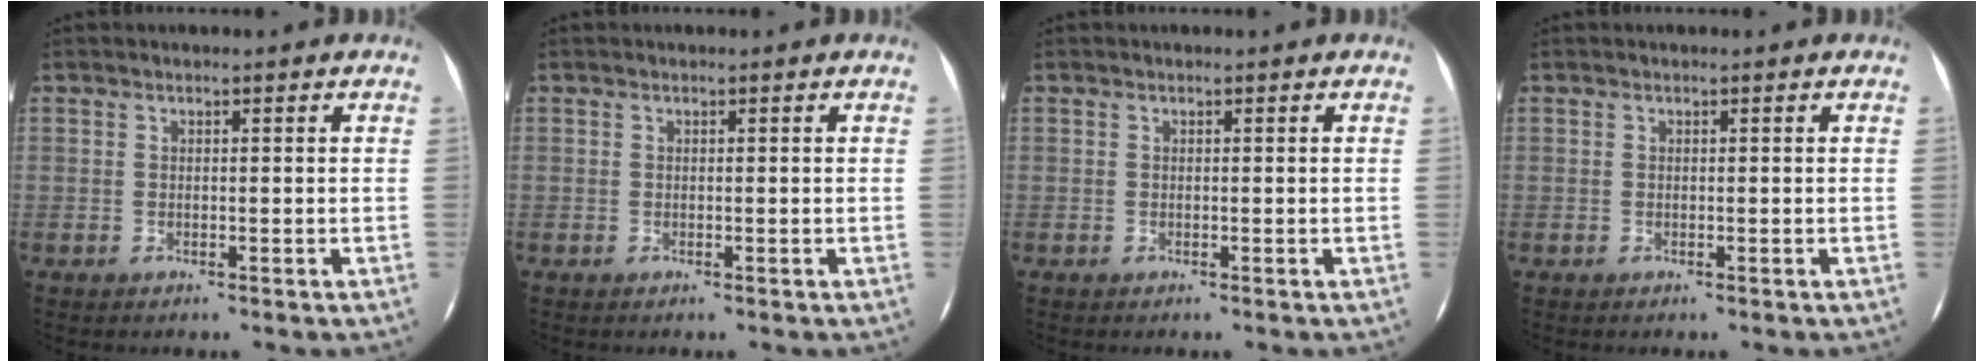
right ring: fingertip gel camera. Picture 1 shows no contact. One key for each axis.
{"total": 0.0}
{"total": 0.0}
{"total": 0.0}